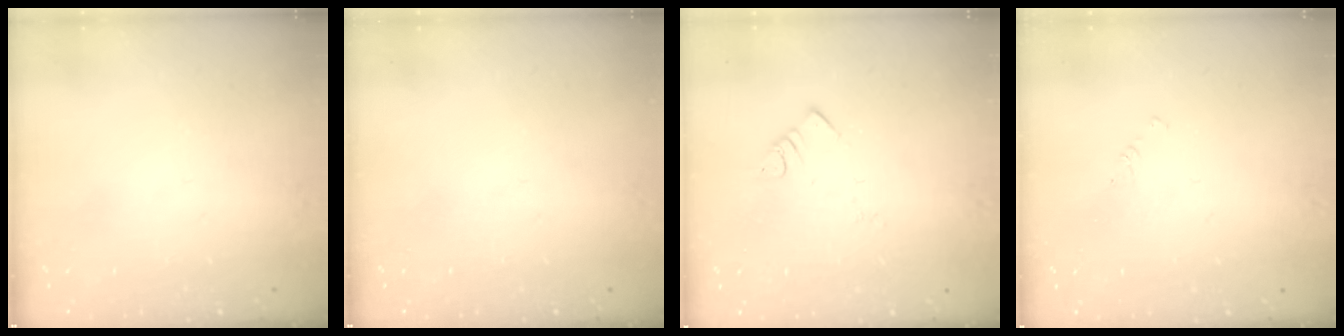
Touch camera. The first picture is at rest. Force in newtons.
{"total": 0.0}
{"total": 3.3, "press": 3.2, "slide": 0.6}
{"total": 2.0, "press": 2.0, "slide": 0.3}